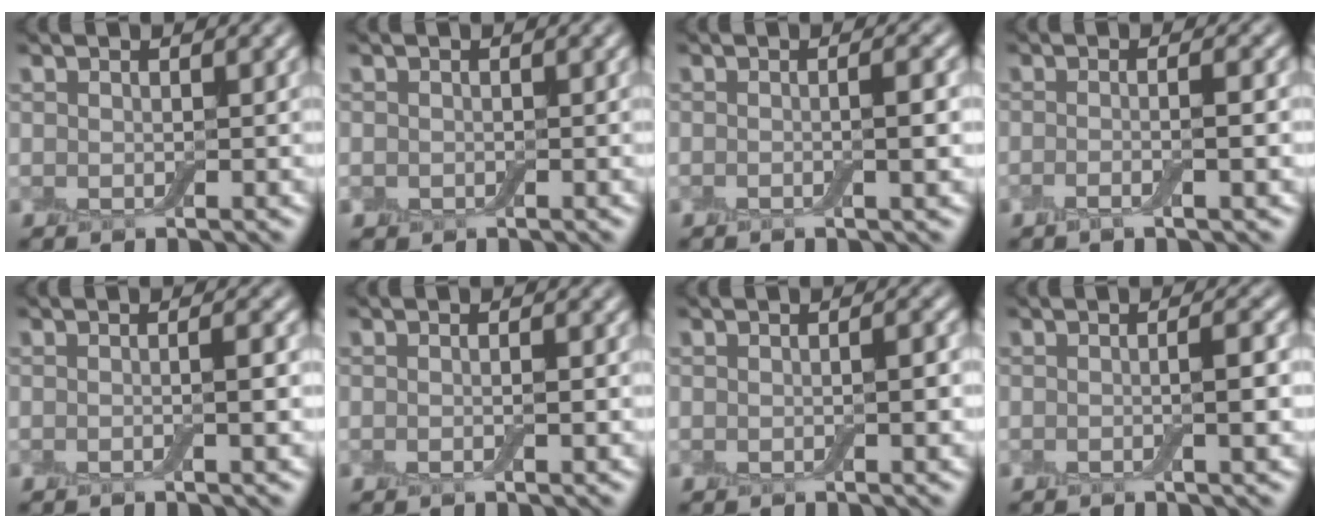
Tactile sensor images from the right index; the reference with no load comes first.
{"total": 0.7, "force": [-0.2, 0.6, 0.1], "torque": [0.001, -0.004, -0.007]}
{"total": 2.2, "force": [-0.3, 0.5, 2.1], "torque": [-0.027, 0.002, -0.009]}
{"total": 2.6, "force": [-0.6, 0.7, 2.4], "torque": [-0.031, -0.001, -0.017]}
{"total": 1.8, "force": [-0.3, 0.4, 1.7], "torque": [-0.024, 0.001, -0.010]}
{"total": 1.1, "force": [-0.2, 0.2, 1.1], "torque": [-0.017, -0.001, -0.005]}
{"total": 1.4, "force": [-0.3, 0.4, 1.3], "torque": [-0.021, 0.002, -0.004]}
{"total": 2.5, "force": [-0.4, 0.5, 2.4], "torque": [-0.032, 0.004, -0.010]}